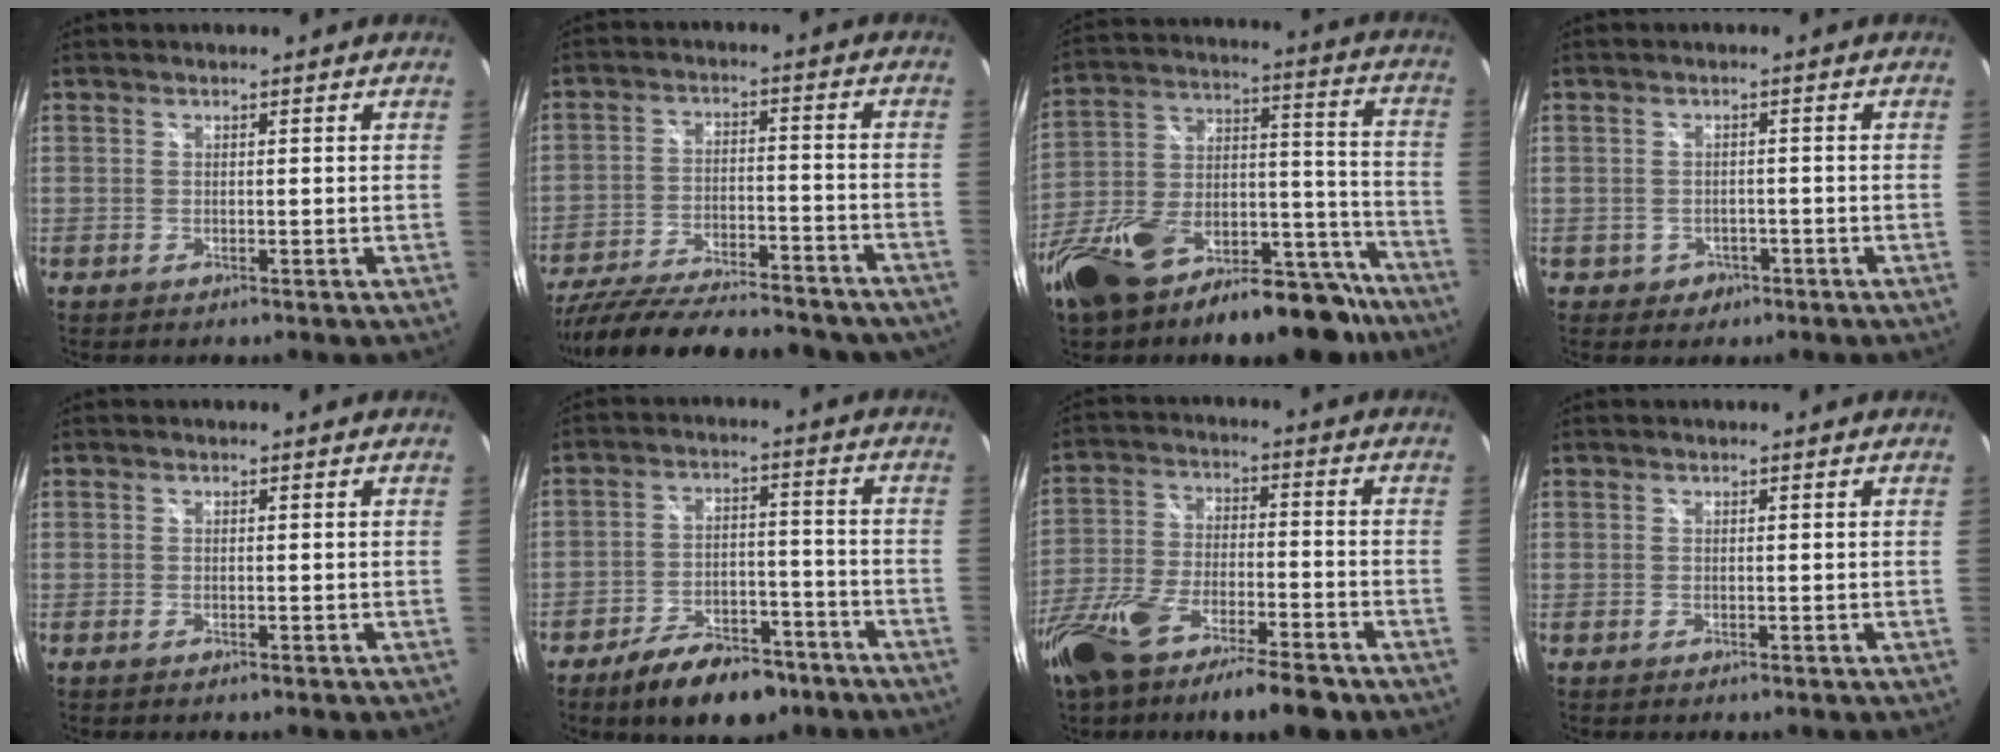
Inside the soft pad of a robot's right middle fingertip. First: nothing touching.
{"total": 28.0, "force": [-23.7, 7.4, 12.9], "torque": [-0.243, -0.042, -0.328]}
{"total": 26.1, "force": [-17.5, 12.3, 14.9], "torque": [-0.253, 0.032, -0.256]}
{"total": 2.6, "force": [-1.0, 2.3, 0.4], "torque": [-0.015, 0.002, -0.010]}
{"total": 0.5, "force": [-0.4, 0.1, 0.3], "torque": [-0.005, -0.002, -0.009]}
{"total": 12.5, "force": [-9.1, 5.7, 6.4], "torque": [-0.122, 0.010, -0.132]}
{"total": 17.9, "force": [-12.9, 4.5, 11.5], "torque": [-0.245, -0.046, -0.229]}
{"total": 0.0}